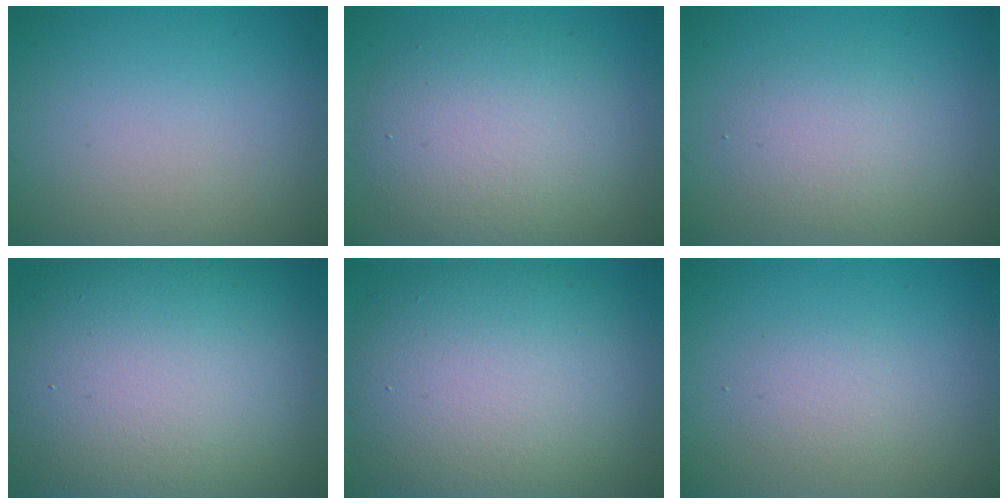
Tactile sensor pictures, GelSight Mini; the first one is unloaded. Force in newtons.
{"total": 6.7, "press": 6.7, "slide": 0.4}
{"total": 2.7, "press": 2.7, "slide": 0.1}
{"total": 17.0, "press": 16.9, "slide": 1.3}
{"total": 11.6, "press": 11.5, "slide": 0.6}
{"total": 1.5, "press": 1.5, "slide": 0.1}